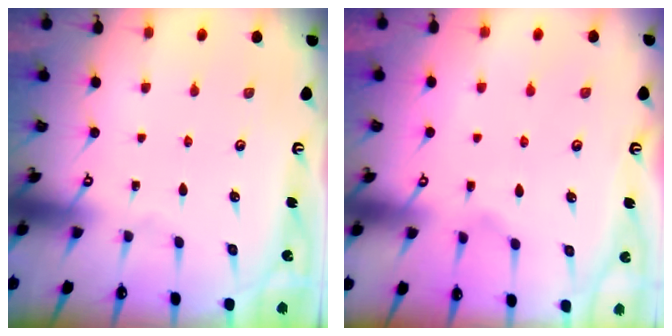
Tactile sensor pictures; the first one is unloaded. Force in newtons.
{"total": 0.7, "press": 0.4, "slide": 0.6}